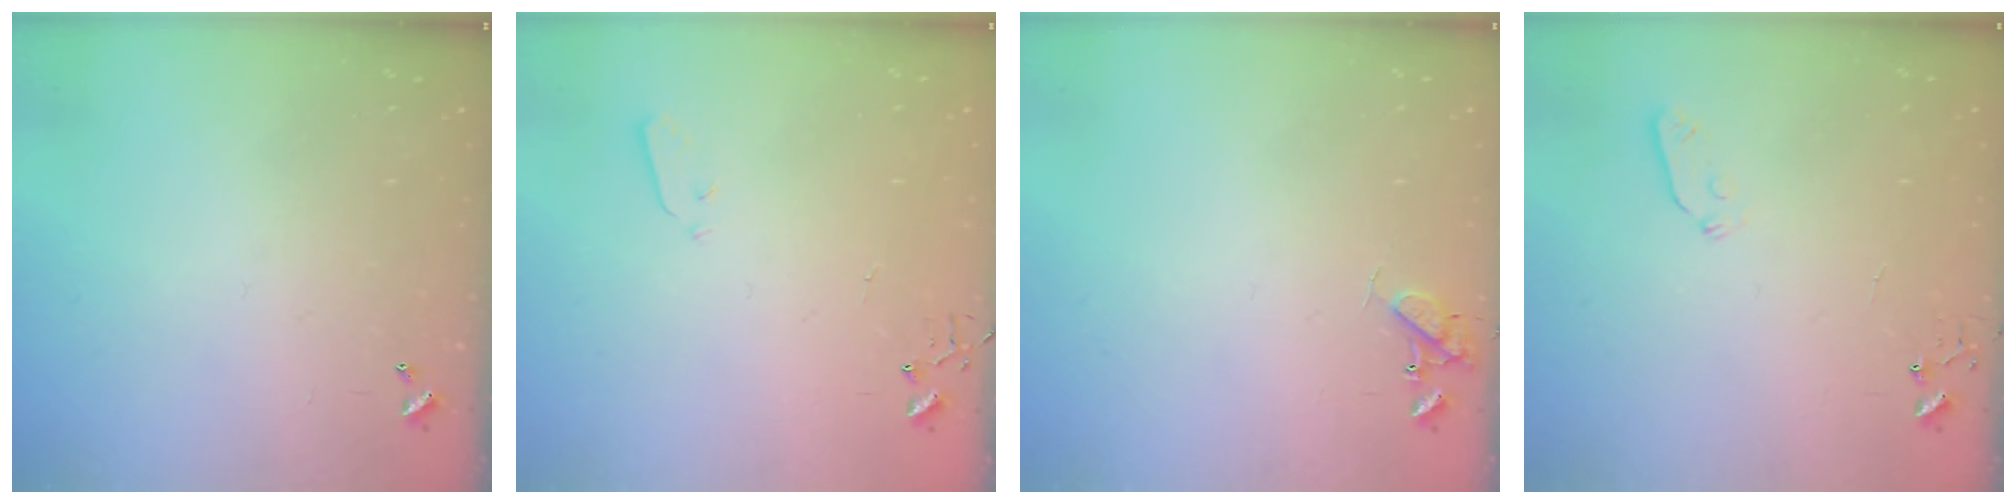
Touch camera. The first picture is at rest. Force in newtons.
{"total": 2.9, "press": 2.9, "slide": 0.4}
{"total": 8.6, "press": 8.6, "slide": 0.7}
{"total": 3.9, "press": 3.8, "slide": 0.8}